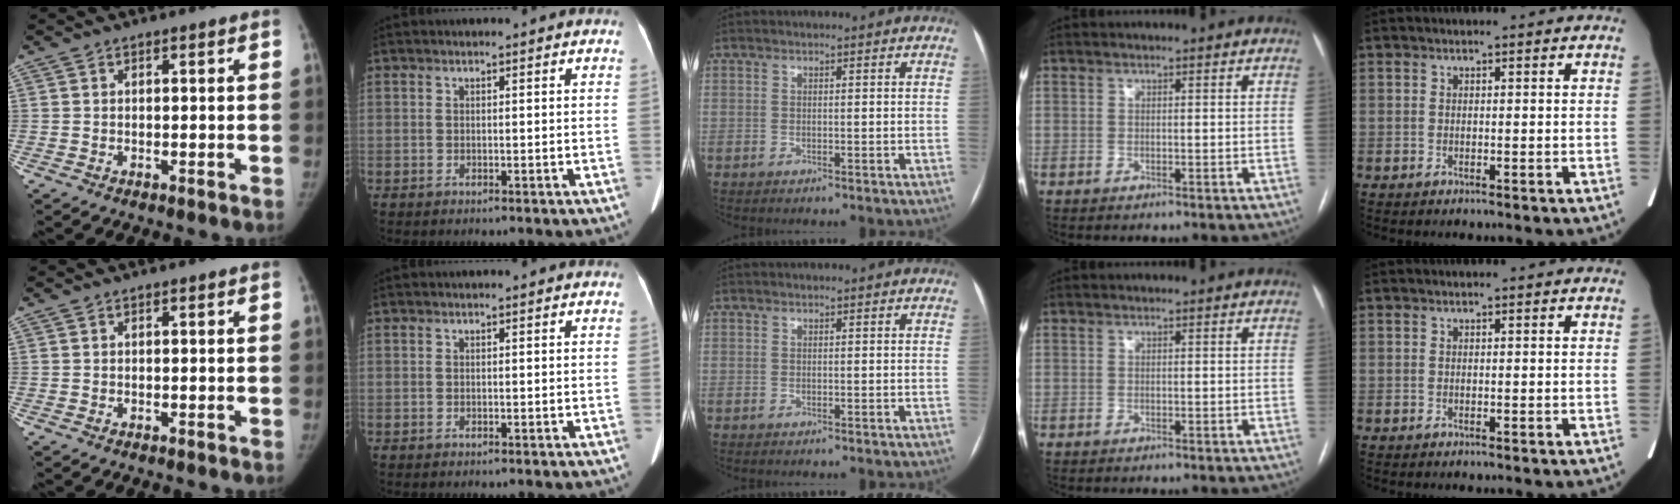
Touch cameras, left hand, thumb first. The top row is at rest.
{}